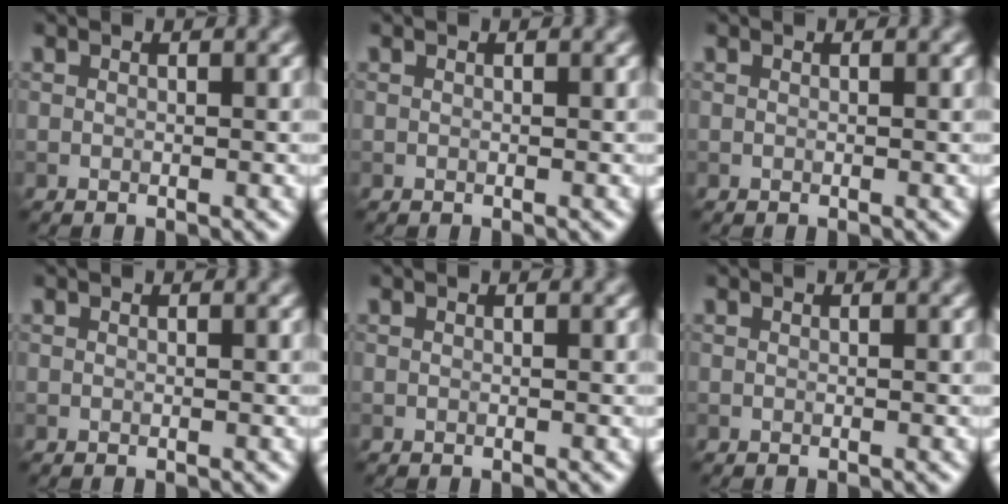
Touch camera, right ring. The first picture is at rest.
{"total": 0.0}
{"total": 0.0}
{"total": 0.0}
{"total": 0.0}
{"total": 0.0}